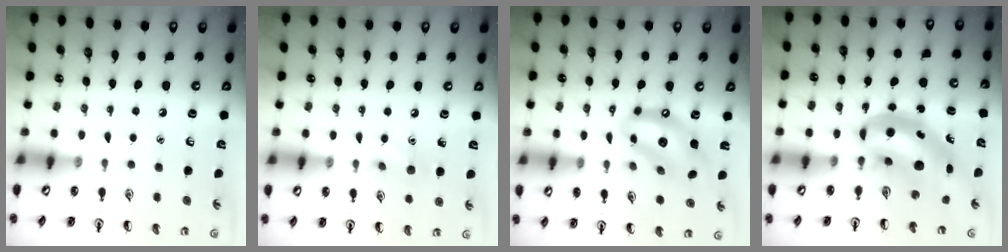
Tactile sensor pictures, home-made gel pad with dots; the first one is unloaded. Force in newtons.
{"total": 6.2, "press": 5.9, "slide": 1.9}
{"total": 13.6, "press": 12.8, "slide": 4.6}
{"total": 7.9, "press": 7.5, "slide": 2.3}